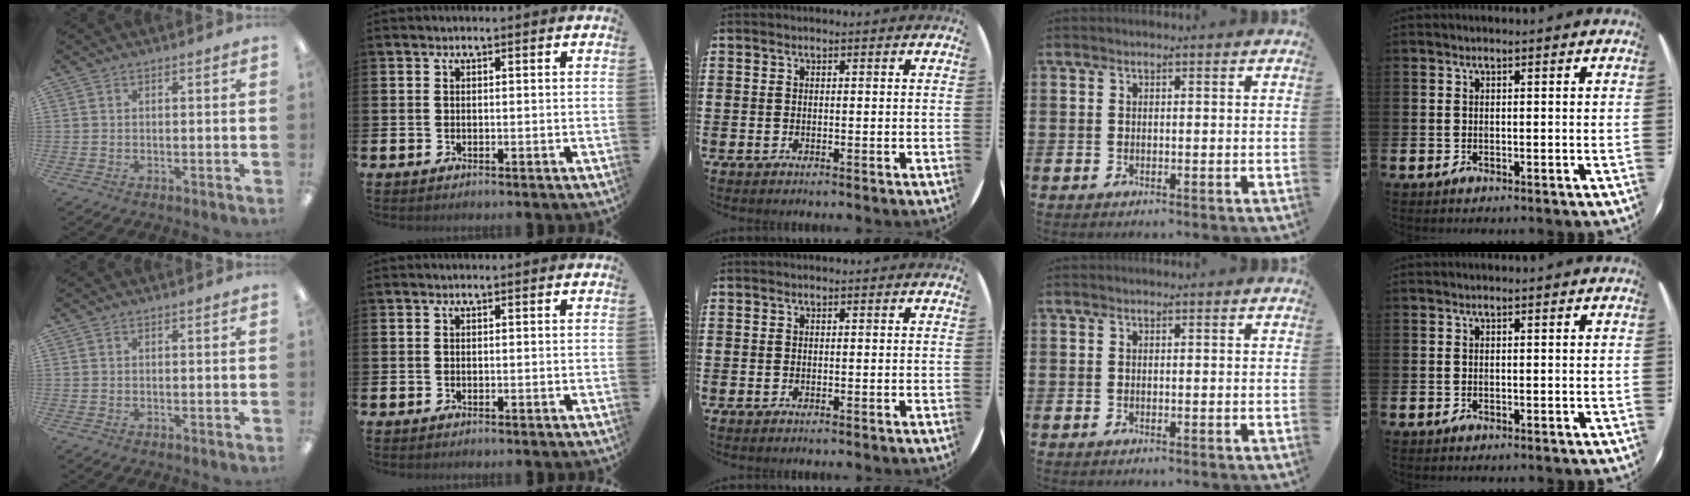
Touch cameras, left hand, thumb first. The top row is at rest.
{}